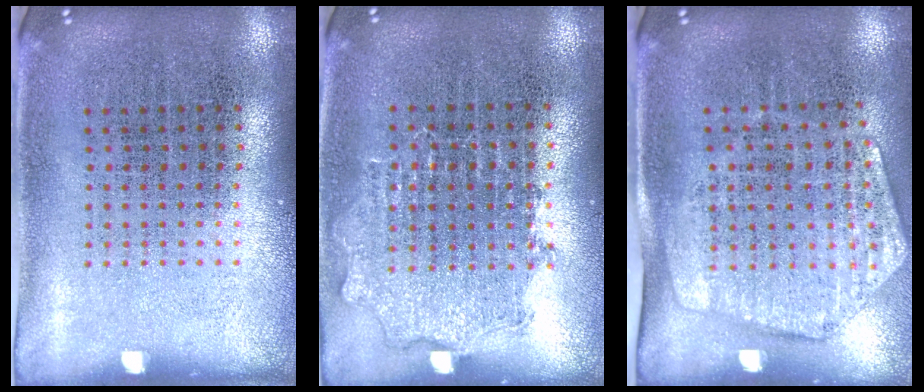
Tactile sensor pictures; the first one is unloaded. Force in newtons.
{"total": 0.8, "press": 0.8, "slide": 0.3}
{"total": 1.9, "press": 1.6, "slide": 1.0}